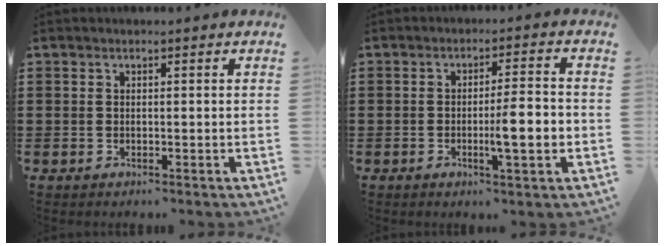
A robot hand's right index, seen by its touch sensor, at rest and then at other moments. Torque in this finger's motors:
{"motor_torque": [1.95, 0.05, 0.49, 0.15]}